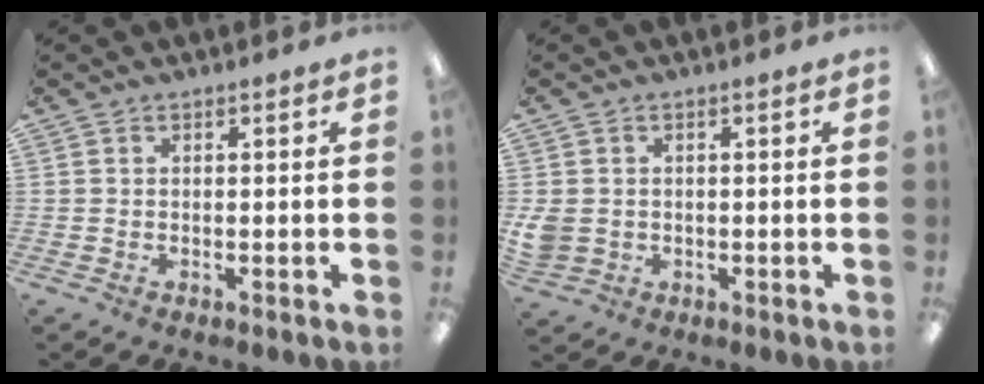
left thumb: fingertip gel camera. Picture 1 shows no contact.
{"total": 3.8, "force": [0.0, 3.5, 1.5], "torque": [-0.027, 0.001, 0.000]}